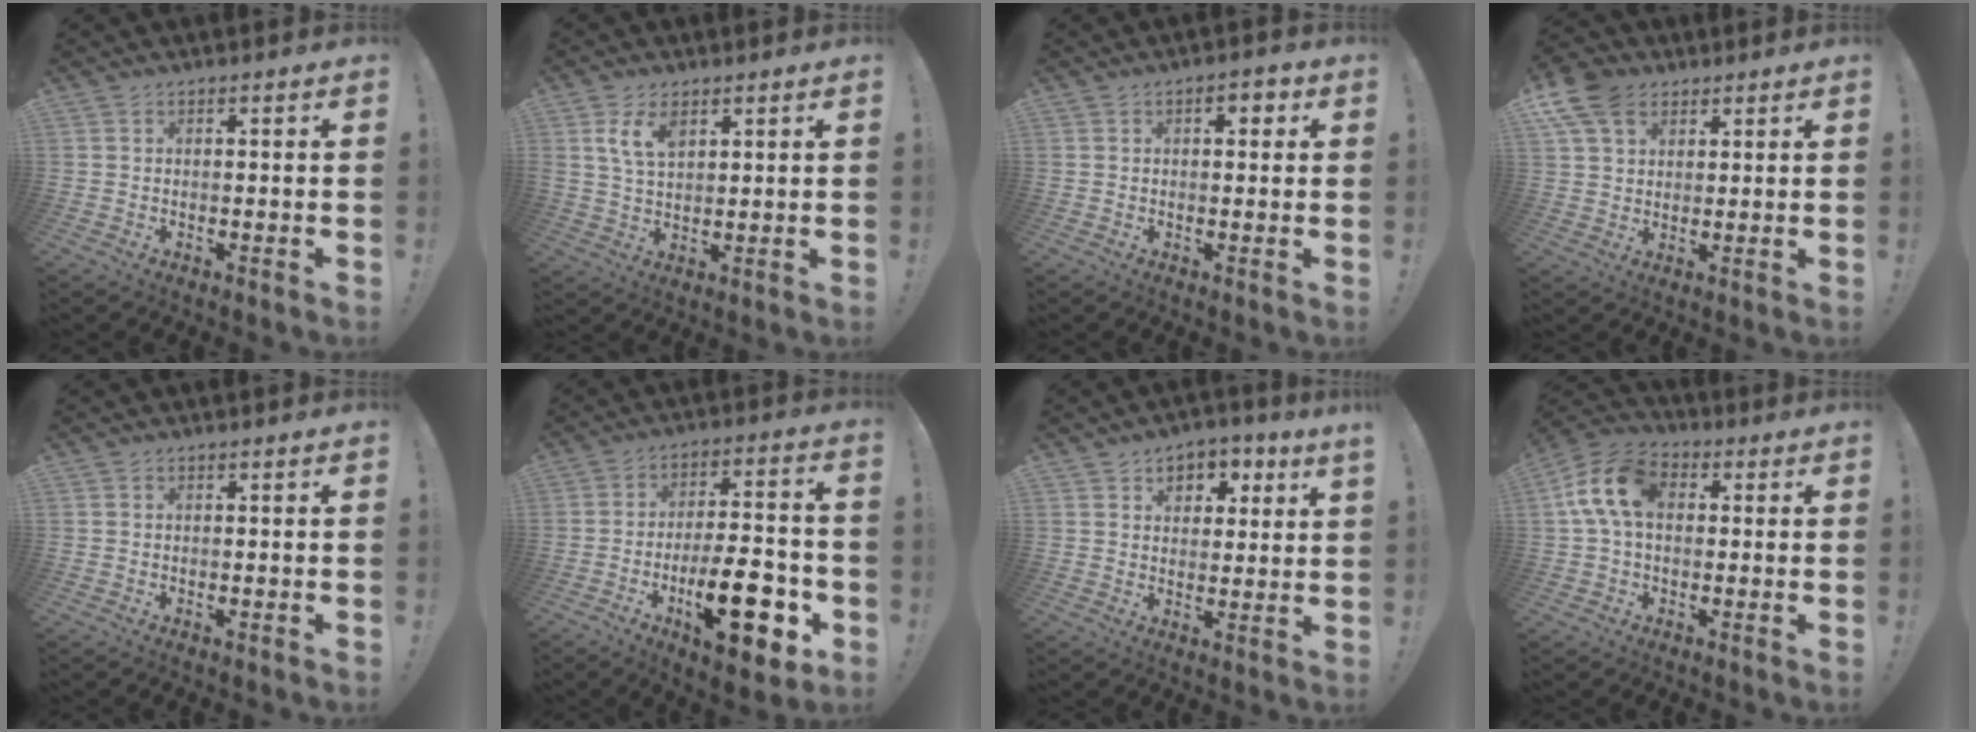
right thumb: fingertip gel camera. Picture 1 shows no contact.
{"total": 7.0, "force": [3.5, 3.7, 4.7], "torque": [-0.098, -0.009, 0.063]}
{"total": 3.3, "force": [0.8, 1.9, 2.5], "torque": [-0.034, 0.004, 0.007]}
{"total": 11.1, "force": [5.8, 7.5, 5.8], "torque": [-0.111, -0.017, 0.116]}
{"total": 0.0}
{"total": 20.7, "force": [-7.4, 8.1, 17.6], "torque": [-0.255, 0.039, -0.109]}
{"total": 6.6, "force": [4.2, 3.7, 3.5], "torque": [-0.051, -0.018, 0.075]}
{"total": 13.5, "force": [2.3, 8.9, 9.8], "torque": [-0.188, 0.016, 0.046]}